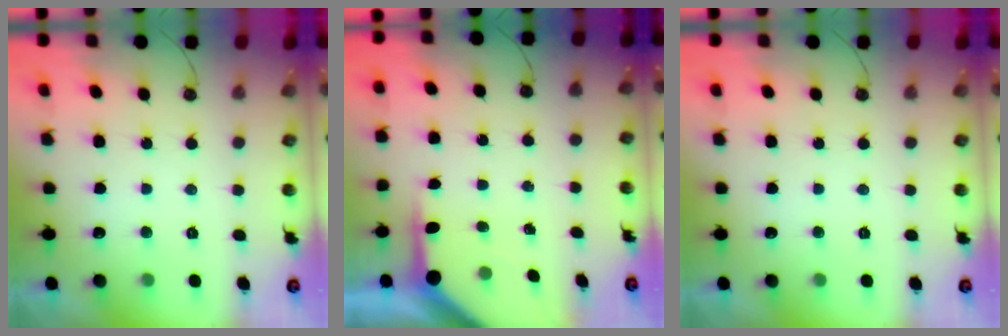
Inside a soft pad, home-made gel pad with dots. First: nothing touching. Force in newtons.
{"total": 6.2, "press": 6.2, "slide": 0.5}
{"total": 0.0}